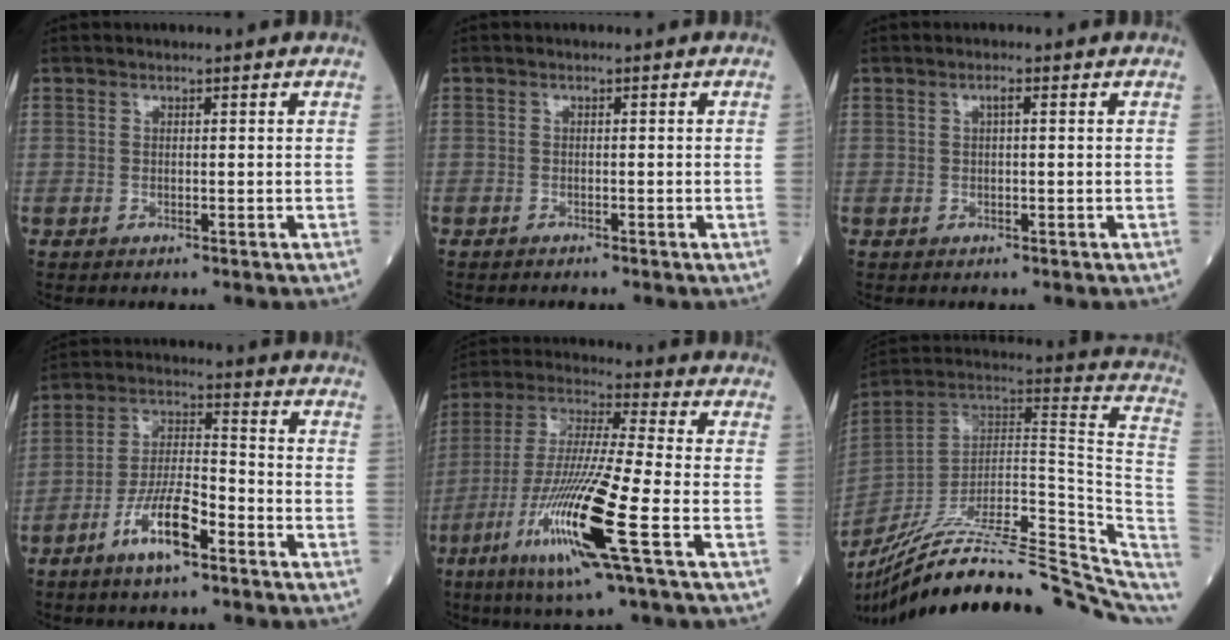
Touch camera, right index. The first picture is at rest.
{"total": 0.6, "force": [-0.1, -0.4, 0.4], "torque": [-0.005, 0.003, -0.009]}
{"total": 0.9, "force": [0.2, 0.1, 0.9], "torque": [-0.016, 0.003, 0.002]}
{"total": 9.6, "force": [-5.4, 2.2, 7.7], "torque": [-0.152, 0.000, -0.102]}
{"total": 17.5, "force": [-6.9, -0.2, 16.0], "torque": [-0.336, -0.028, -0.135]}
{"total": 29.4, "force": [-24.2, 3.6, 16.2], "torque": [-0.176, 0.006, -0.362]}